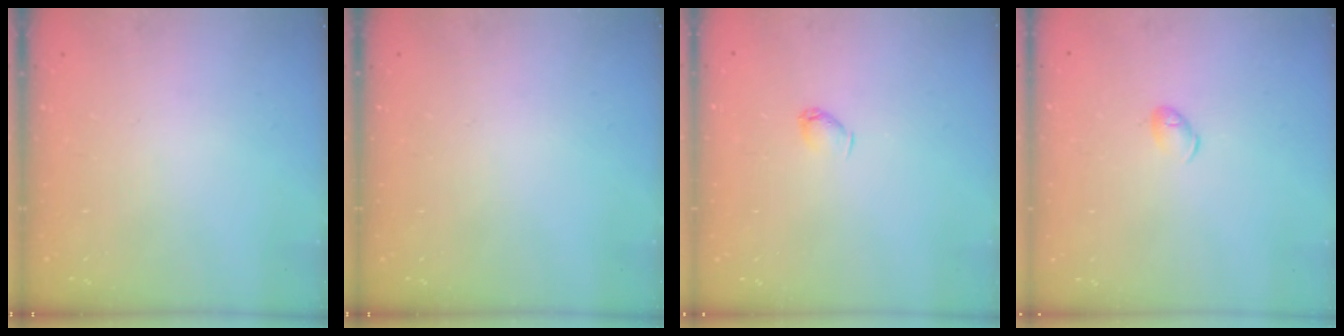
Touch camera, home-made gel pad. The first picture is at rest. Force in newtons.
{"total": 0.0}
{"total": 3.1, "press": 3.0, "slide": 0.6}
{"total": 4.8, "press": 4.7, "slide": 0.6}